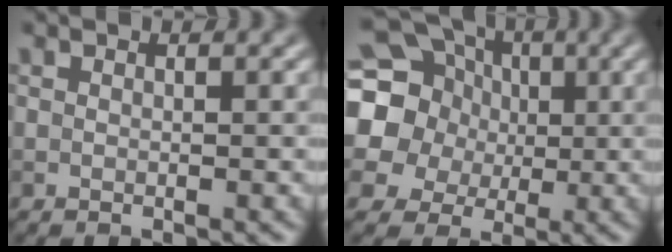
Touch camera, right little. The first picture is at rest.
{"total": 18.0, "force": [3.6, 16.4, 6.3], "torque": [-0.175, 0.015, 0.037]}